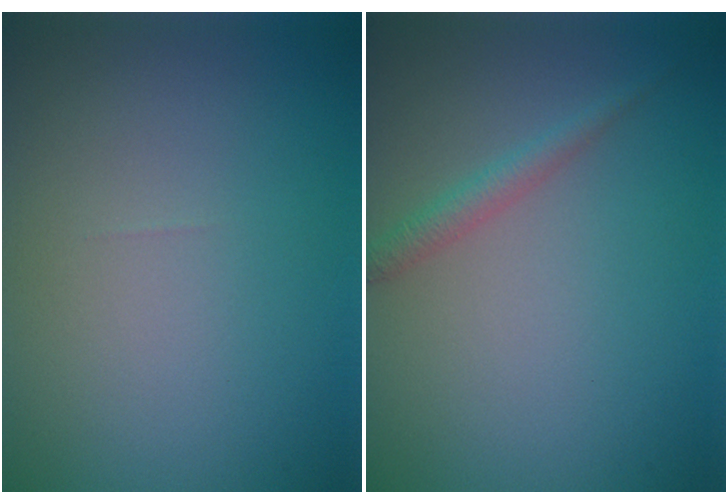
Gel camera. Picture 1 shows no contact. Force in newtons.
{"total": 1.4, "press": 1.4, "slide": 0.0}